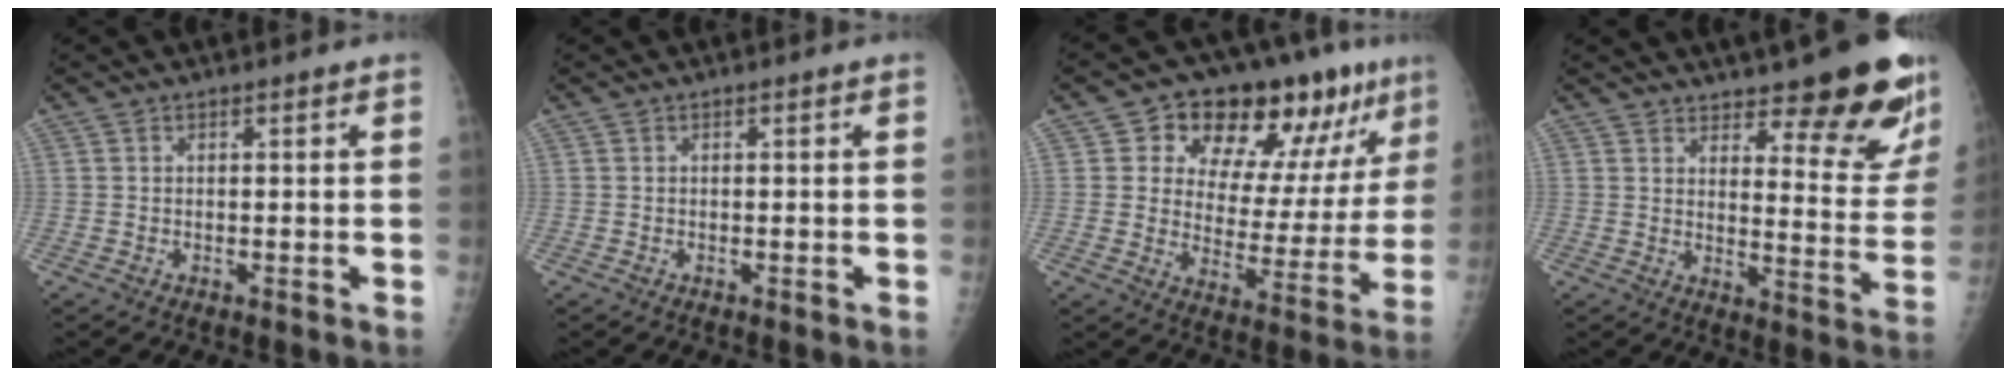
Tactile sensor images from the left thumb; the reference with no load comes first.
{"total": 0.0}
{"total": 20.8, "force": [11.5, 10.1, 14.1], "torque": [-0.147, -0.028, 0.173]}
{"total": 16.4, "force": [12.1, 4.9, 9.9], "torque": [-0.079, -0.094, 0.155]}